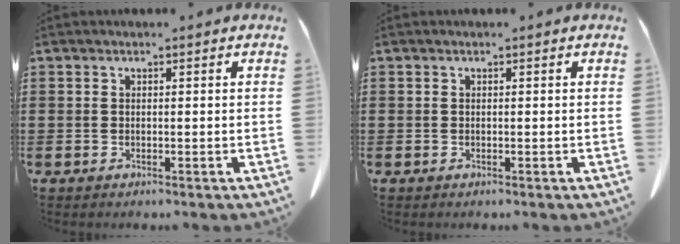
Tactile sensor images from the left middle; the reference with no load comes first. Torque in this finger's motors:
{"motor_torque": [-0.12, -0.14, 0.05, -0.01]}